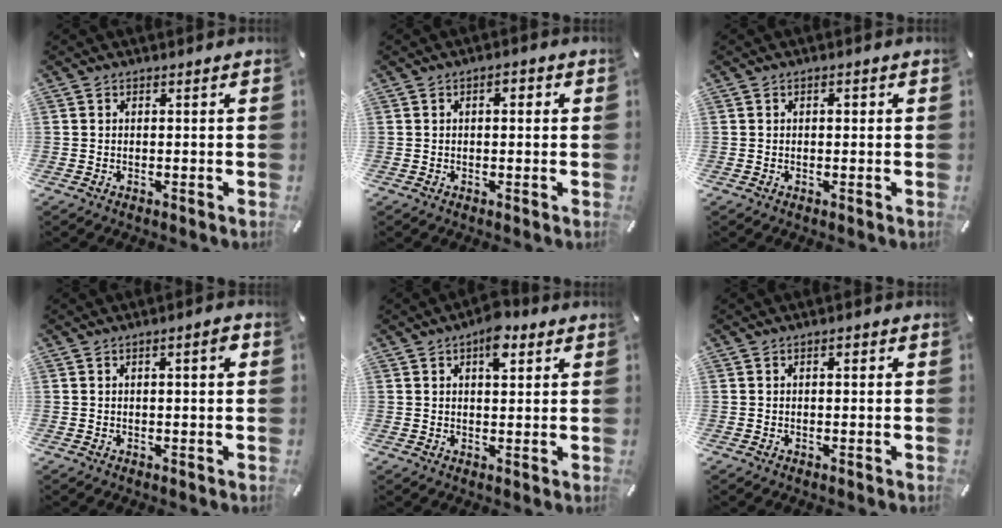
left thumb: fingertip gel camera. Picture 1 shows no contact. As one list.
[{"total": 1.9, "force": [0.2, 1.1, 1.6], "torque": [-0.024, 0.006, -0.001]}, {"total": 1.0, "force": [0.2, 0.7, 0.6], "torque": [-0.005, 0.003, -0.001]}, {"total": 2.6, "force": [0.7, 0.6, 2.4], "torque": [-0.039, 0.003, 0.008]}, {"total": 6.6, "force": [3.3, 3.4, 4.6], "torque": [-0.058, -0.005, 0.051]}, {"total": 1.1, "force": [0.2, 0.6, 0.9], "torque": [-0.010, 0.004, -0.001]}]